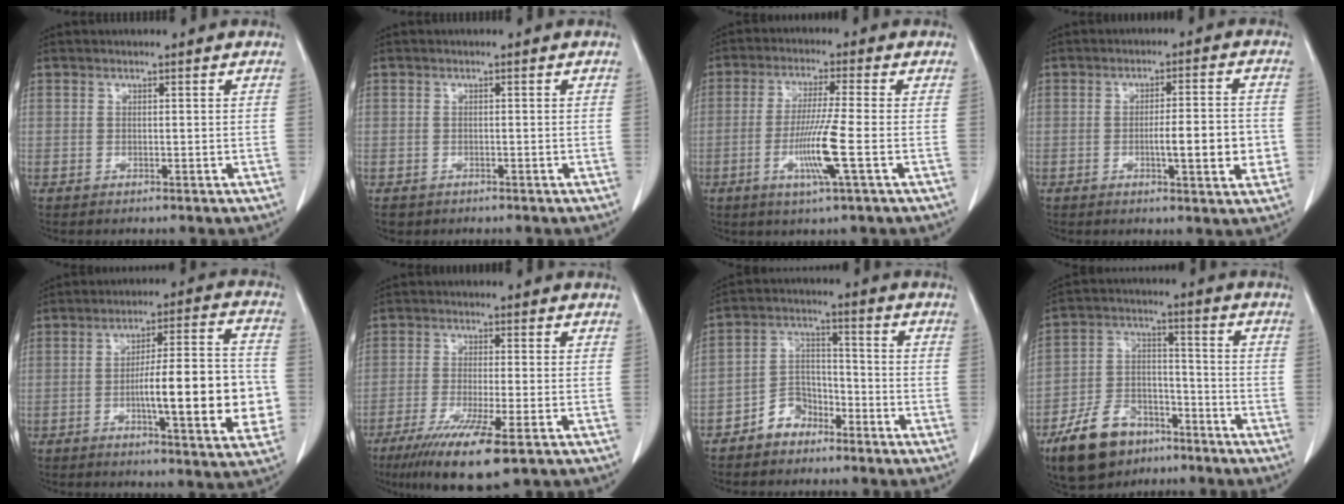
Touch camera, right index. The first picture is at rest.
{"total": 1.6, "force": [-1.0, 1.2, 0.2], "torque": [-0.011, 0.001, -0.010]}
{"total": 8.3, "force": [-2.4, -1.0, 7.9], "torque": [-0.154, -0.016, -0.049]}
{"total": 8.1, "force": [-1.6, 1.1, 7.8], "torque": [-0.112, 0.001, -0.022]}
{"total": 16.3, "force": [-3.0, 2.7, 15.8], "torque": [-0.225, 0.014, -0.039]}
{"total": 10.6, "force": [-6.1, 0.8, 8.6], "torque": [-0.152, -0.030, -0.099]}
{"total": 6.4, "force": [-4.2, 4.4, 1.8], "torque": [-0.035, 0.019, -0.074]}
{"total": 12.4, "force": [-8.4, 7.0, 5.9], "torque": [-0.122, 0.004, -0.144]}